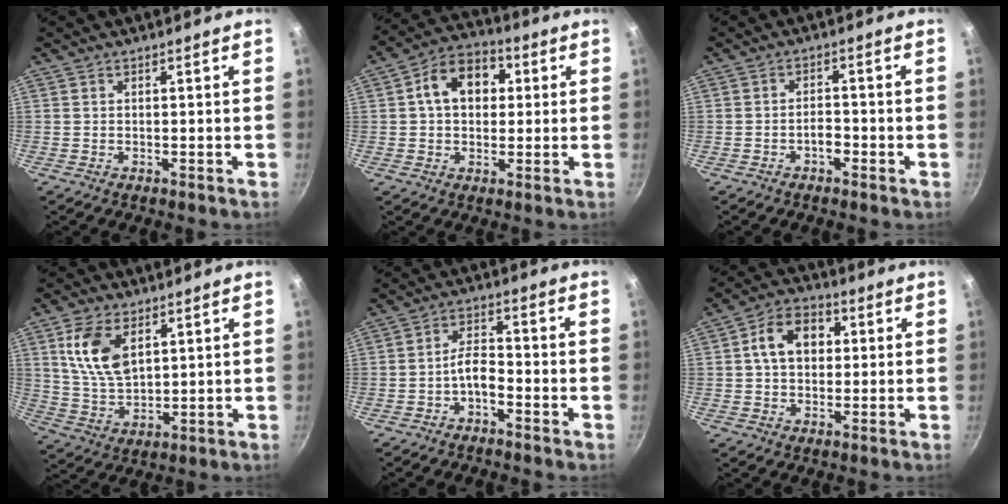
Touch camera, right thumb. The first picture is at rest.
{"total": 11.5, "force": [2.2, 8.4, 7.5], "torque": [-0.083, 0.021, 0.020]}
{"total": 2.6, "force": [-1.5, 1.3, 1.6], "torque": [-0.014, 0.019, -0.023]}
{"total": 11.2, "force": [4.4, 6.5, 8.1], "torque": [-0.146, -0.024, 0.092]}
{"total": 4.5, "force": [-2.5, 2.1, 3.2], "torque": [-0.050, 0.035, -0.046]}
{"total": 10.0, "force": [1.8, 7.4, 6.5], "torque": [-0.076, 0.018, 0.017]}